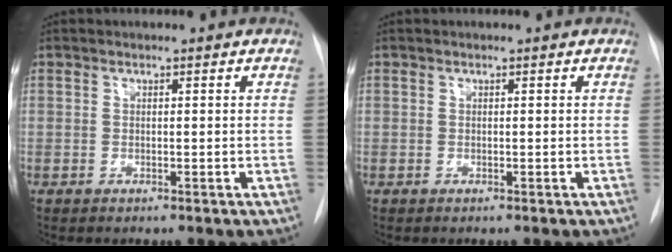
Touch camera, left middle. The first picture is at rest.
{"total": 0.0}